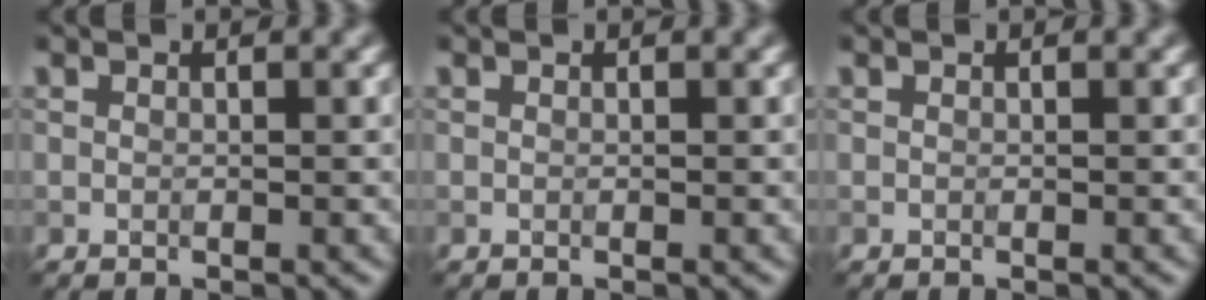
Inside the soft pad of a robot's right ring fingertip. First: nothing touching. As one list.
[{"total": 0.0}, {"total": 0.0}]